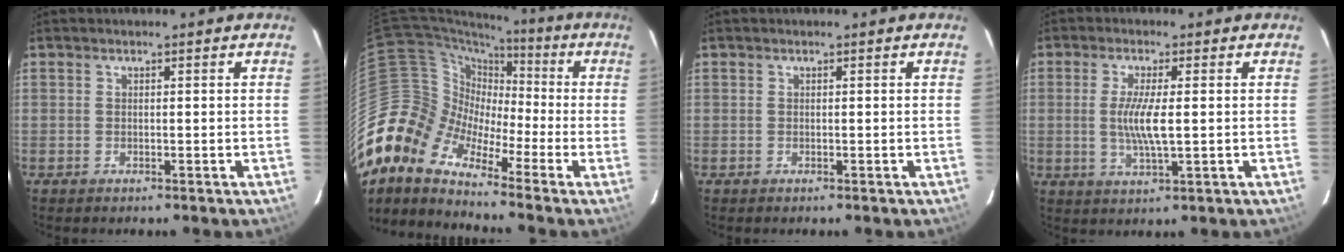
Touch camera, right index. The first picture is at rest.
{"total": 12.4, "force": [-7.4, 8.1, 5.7], "torque": [-0.105, 0.009, -0.171]}
{"total": 0.0}
{"total": 6.0, "force": [0.0, 0.8, 5.9], "torque": [-0.116, -0.007, 0.000]}